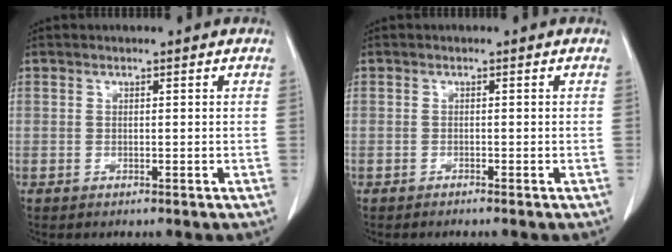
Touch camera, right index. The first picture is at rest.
{"total": 0.7, "force": [-0.6, -0.2, 0.3], "torque": [-0.008, 0.001, -0.010]}